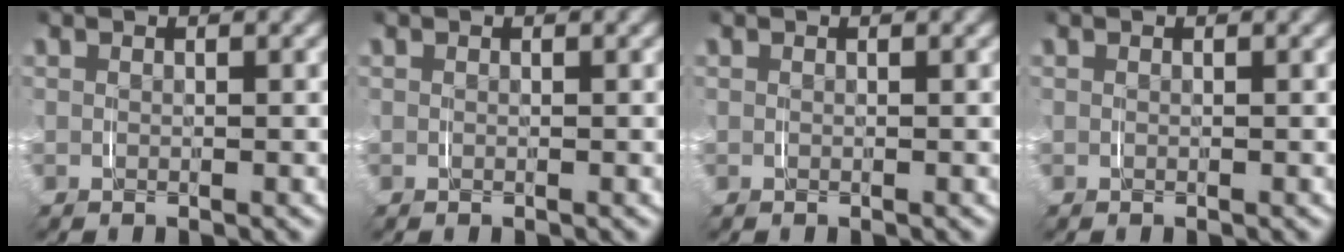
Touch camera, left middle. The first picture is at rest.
{"total": 0.0}
{"total": 0.0}
{"total": 0.0}